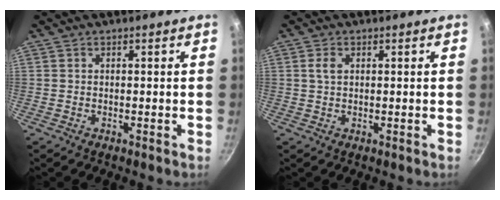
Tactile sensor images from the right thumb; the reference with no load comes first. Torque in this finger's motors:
{"motor_torque": [0.50, 0.97, 0.44, 0.61, 0.00]}